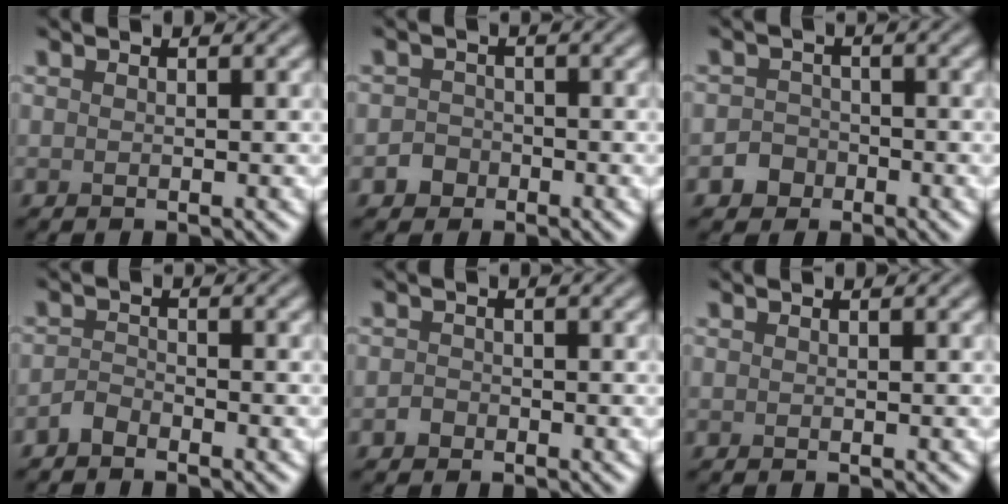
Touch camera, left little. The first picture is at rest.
{"total": 1.8, "force": [-1.0, 1.4, 0.3], "torque": [0.003, 0.003, -0.020]}
{"total": 2.1, "force": [-1.1, 1.7, 0.4], "torque": [0.006, 0.004, -0.024]}
{"total": 1.4, "force": [-1.2, 0.5, 0.4], "torque": [-0.006, 0.005, -0.028]}
{"total": 1.1, "force": [-0.7, 0.8, 0.2], "torque": [0.000, 0.001, -0.014]}
{"total": 0.0}